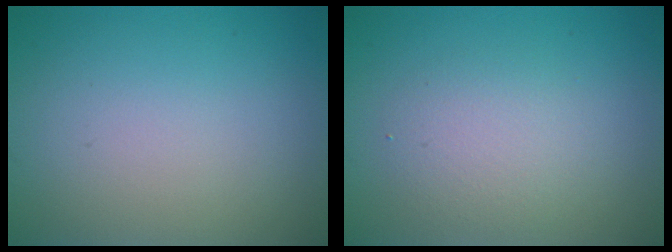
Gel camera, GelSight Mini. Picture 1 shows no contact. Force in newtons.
{"total": 2.7, "press": 2.7, "slide": 0.1}